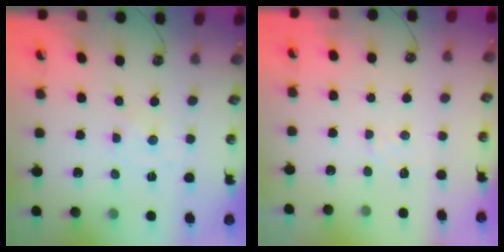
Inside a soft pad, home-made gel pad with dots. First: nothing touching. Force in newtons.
{"total": 5.8, "press": 5.8, "slide": 0.8}